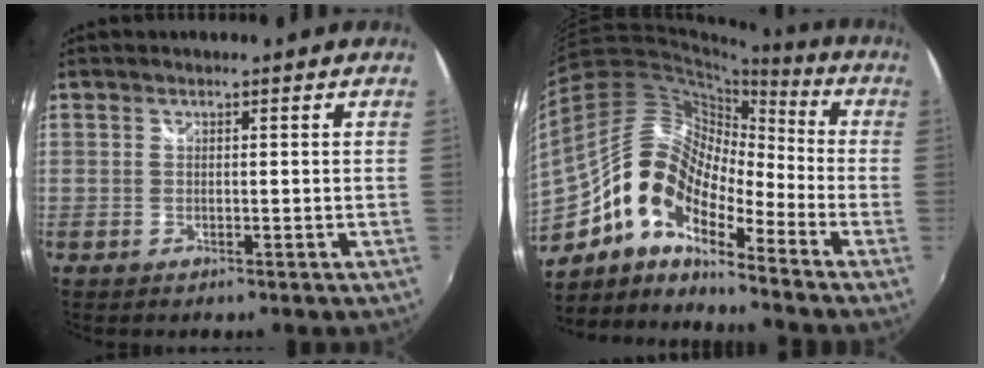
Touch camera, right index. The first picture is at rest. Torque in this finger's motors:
{"motor_torque": [1.11, -1.02, 0.96, 0.19]}